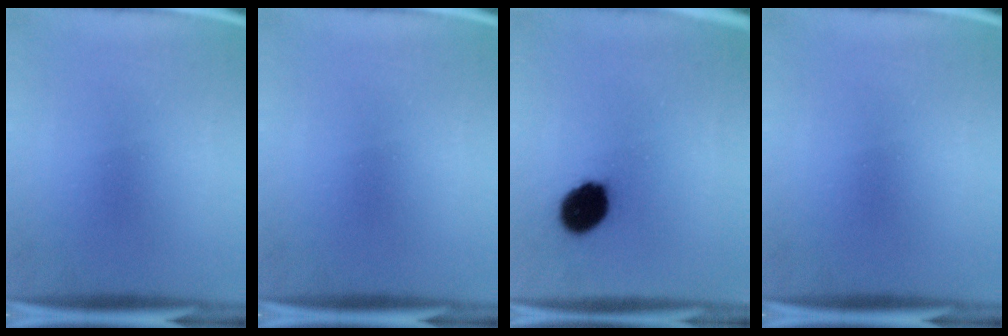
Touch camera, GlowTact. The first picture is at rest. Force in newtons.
{"total": 0.0}
{"total": 11.1}
{"total": 0.0}